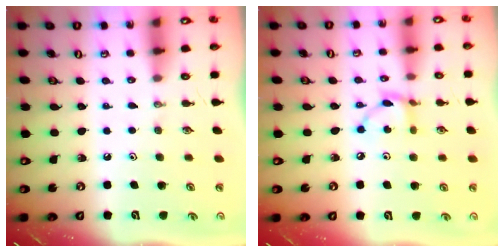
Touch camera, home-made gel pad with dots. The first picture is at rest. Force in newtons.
{"total": 6.0, "press": 6.0, "slide": 0.2}